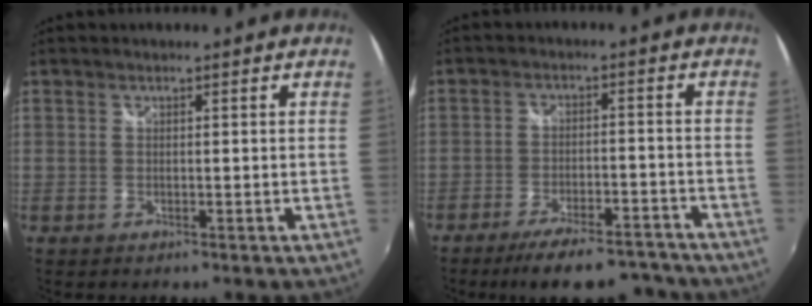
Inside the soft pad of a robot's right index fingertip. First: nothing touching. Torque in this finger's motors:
{"motor_torque": [0.67, -0.61, 0.36, 0.07]}